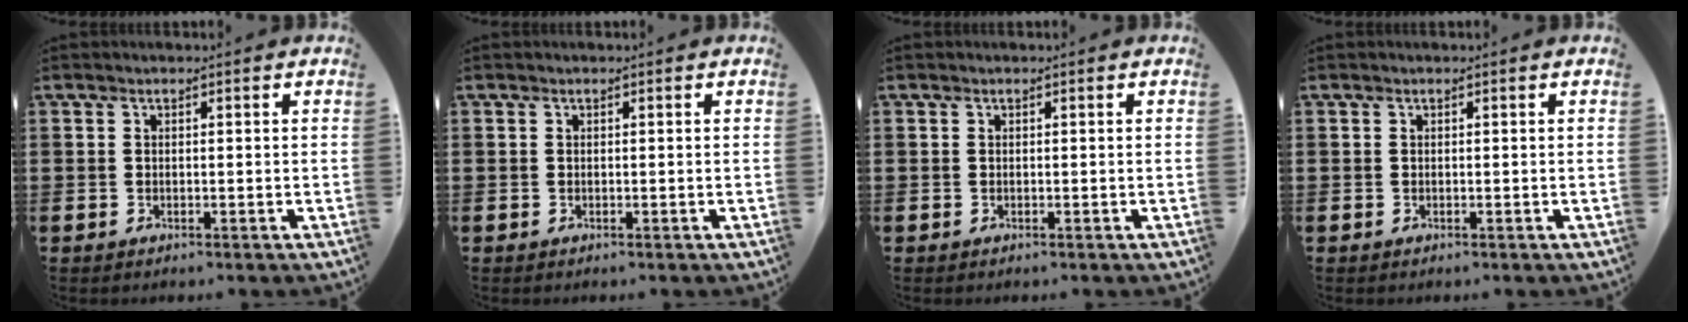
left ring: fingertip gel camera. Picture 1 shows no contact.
{"total": 0.0}
{"total": 0.0}
{"total": 0.0}